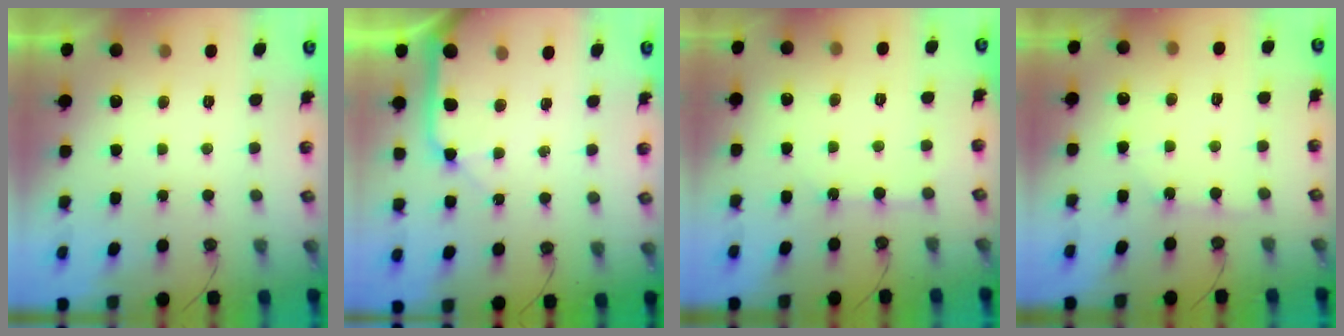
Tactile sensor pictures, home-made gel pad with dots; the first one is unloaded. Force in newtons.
{"total": 11.8, "press": 11.7, "slide": 1.6}
{"total": 5.5, "press": 5.4, "slide": 0.8}
{"total": 3.9, "press": 3.9, "slide": 0.5}